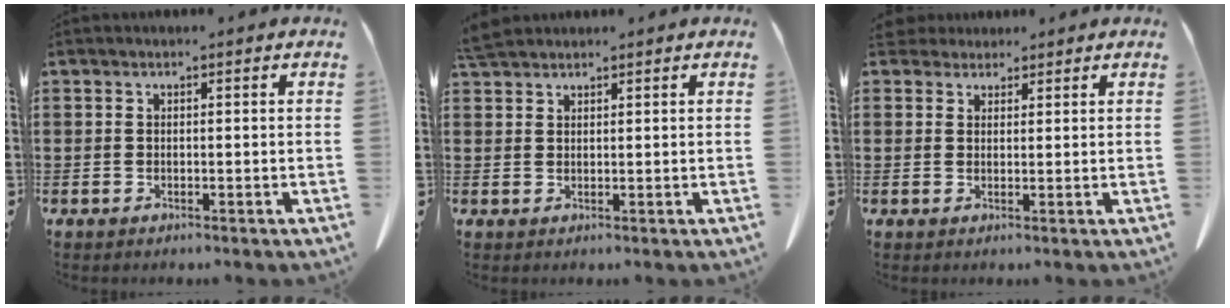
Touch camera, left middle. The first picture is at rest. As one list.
[{"total": 2.7, "force": [2.5, 0.5, 1.0], "torque": [-0.027, 0.000, 0.050]}, {"total": 2.5, "force": [2.2, 1.1, 0.3], "torque": [-0.006, 0.000, 0.043]}]